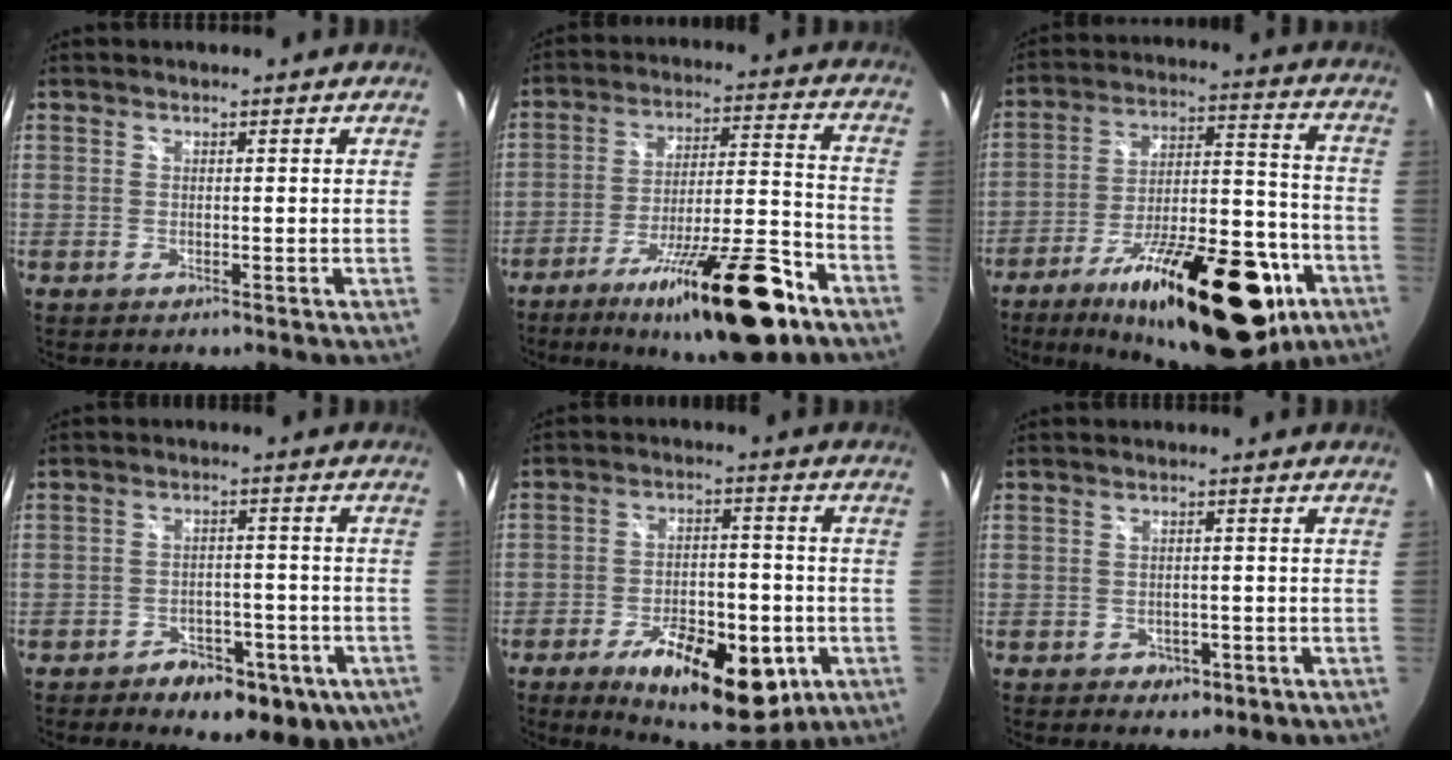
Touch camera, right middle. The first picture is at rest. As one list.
[{"total": 21.4, "force": [-13.8, 4.0, 15.9], "torque": [-0.269, -0.024, -0.219]}, {"total": 28.3, "force": [-16.4, 11.1, 20.2], "torque": [-0.308, -0.003, -0.234]}, {"total": 14.7, "force": [-8.8, 8.1, 8.5], "torque": [-0.144, -0.005, -0.107]}, {"total": 18.7, "force": [-9.2, 8.5, 13.9], "torque": [-0.229, -0.011, -0.119]}, {"total": 4.1, "force": [-2.0, 3.1, 1.9], "torque": [-0.044, -0.004, -0.016]}]